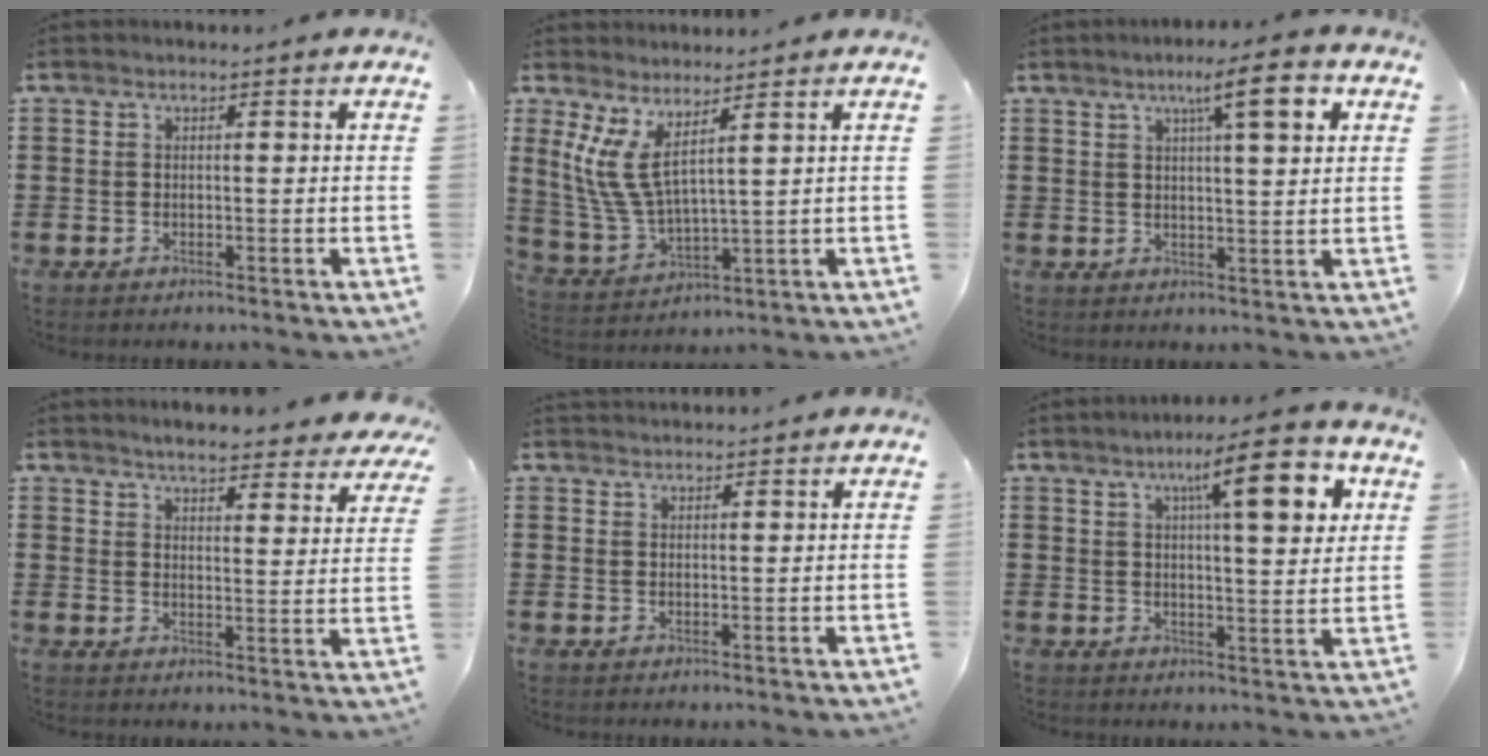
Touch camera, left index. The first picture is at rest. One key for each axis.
{"total": 6.9, "fx": 4.1, "fy": 1.6, "fz": 5.3, "tx": -0.149, "ty": -0.029, "tz": 0.067}
{"total": 8.1, "fx": 4.0, "fy": 1.4, "fz": 7.0, "tx": -0.113, "ty": 0.001, "tz": 0.058}
{"total": 4.6, "fx": 4.4, "fy": -0.2, "fz": 1.0, "tx": -0.040, "ty": -0.024, "tz": 0.077}
{"total": 1.6, "fx": 1.6, "fy": 0.1, "fz": 0.0, "tx": -0.004, "ty": 0.001, "tz": 0.032}
{"total": 12.0, "fx": 5.9, "fy": 2.7, "fz": 10.1, "tx": -0.159, "ty": -0.010, "tz": 0.088}